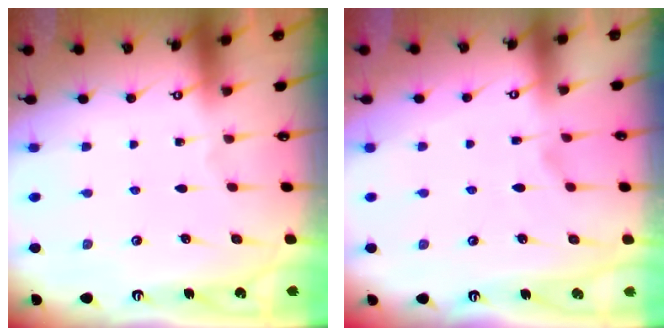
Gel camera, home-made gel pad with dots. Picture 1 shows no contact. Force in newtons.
{"total": 3.7, "press": 3.5, "slide": 1.1}